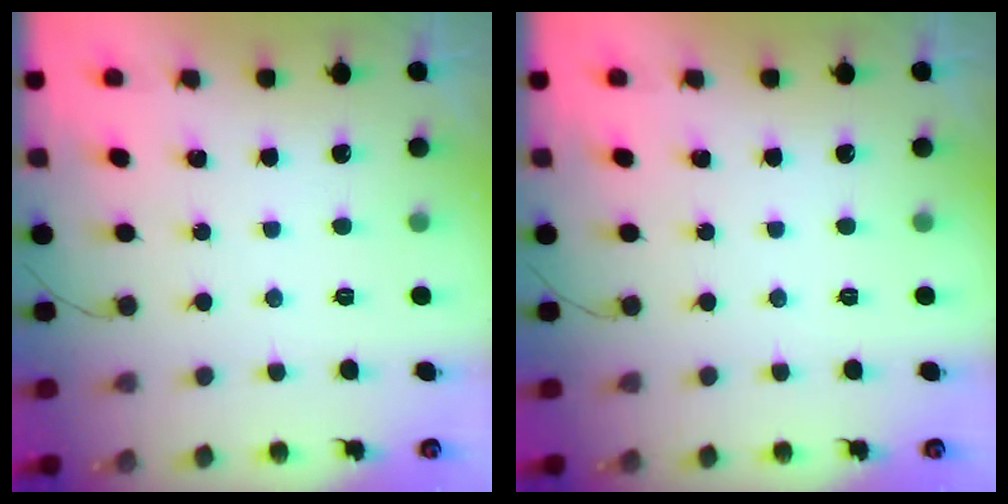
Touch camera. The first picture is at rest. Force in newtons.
{"total": 0.0}